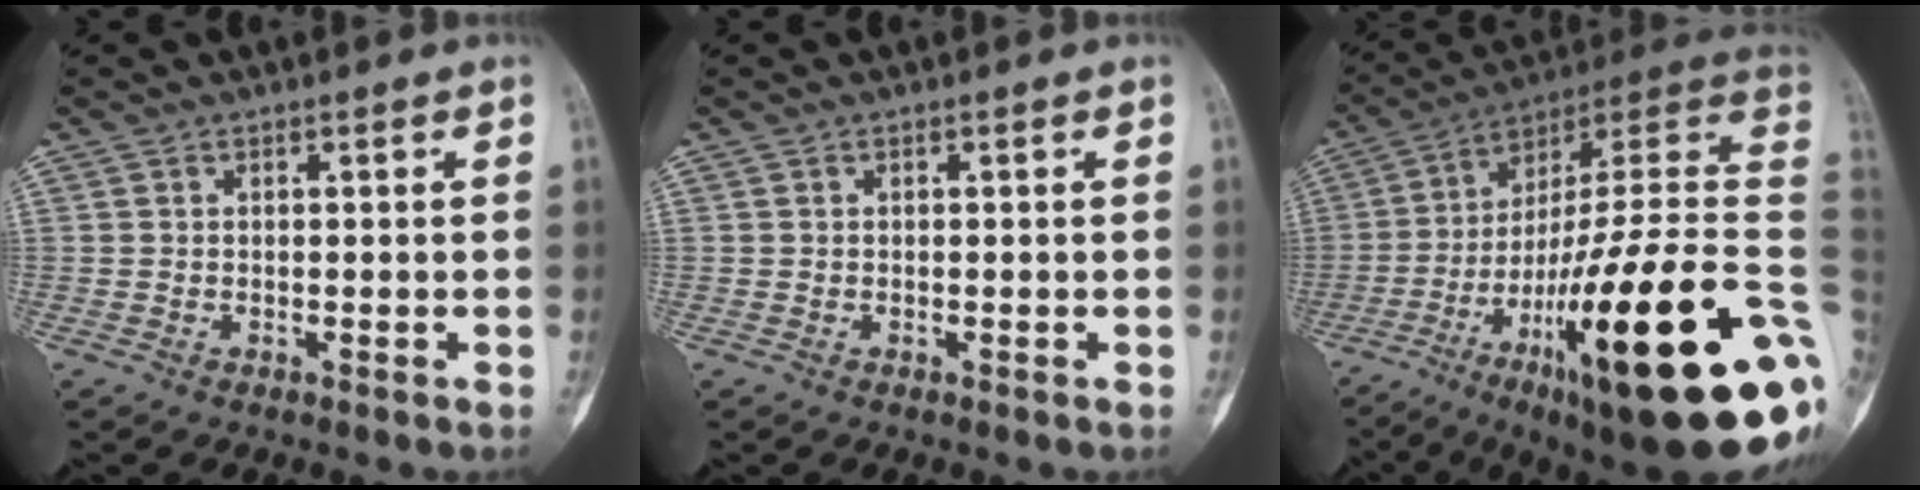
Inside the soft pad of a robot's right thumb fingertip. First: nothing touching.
{"total": 0.0}
{"total": 35.1, "force": [-9.1, 6.5, 33.3], "torque": [-0.429, 0.062, -0.149]}